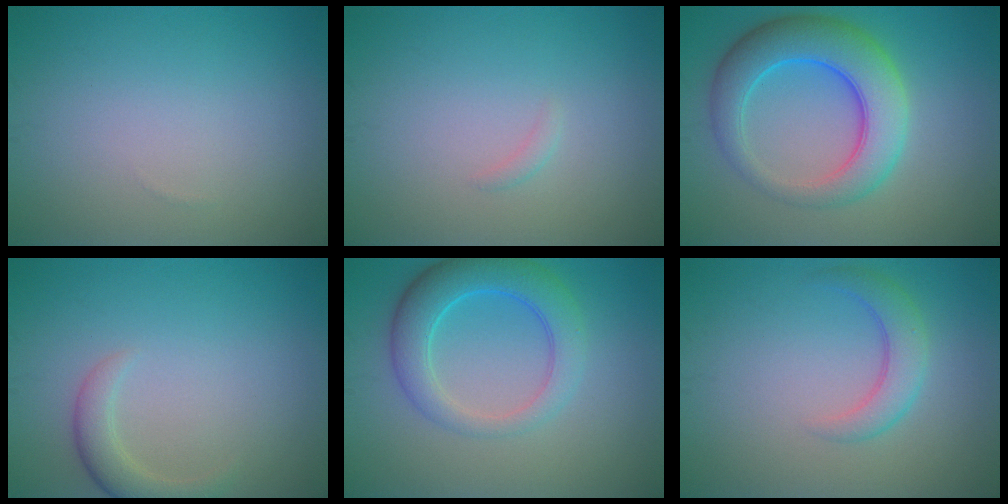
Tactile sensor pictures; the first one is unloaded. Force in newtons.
{"total": 0.6, "press": 0.6, "slide": 0.0}
{"total": 7.6, "press": 7.6, "slide": 0.1}
{"total": 2.5, "press": 2.5, "slide": 0.2}
{"total": 5.3, "press": 5.3, "slide": 0.2}
{"total": 2.8, "press": 2.8, "slide": 0.1}